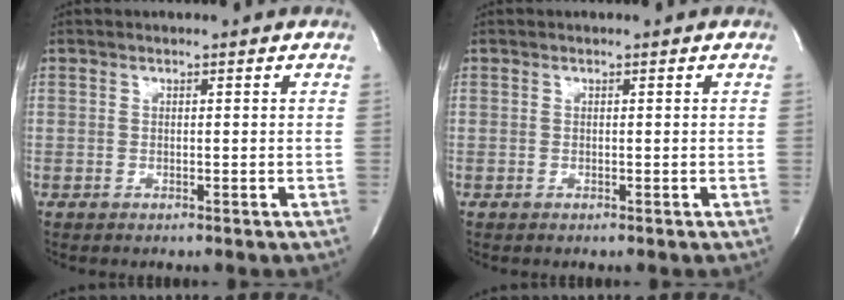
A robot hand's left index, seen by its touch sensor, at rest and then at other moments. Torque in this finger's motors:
{"motor_torque": [0.00, 0.00, 0.00, 0.00]}